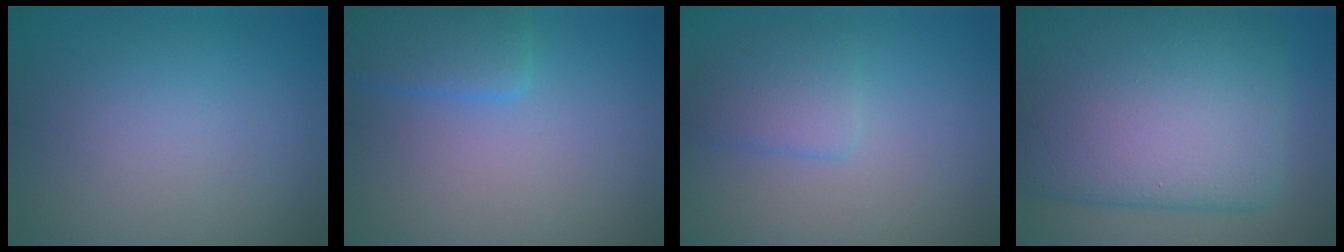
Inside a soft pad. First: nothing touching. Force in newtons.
{"total": 3.0, "press": 3.0, "slide": 0.2}
{"total": 2.4, "press": 2.4, "slide": 0.2}
{"total": 14.0, "press": 14.0, "slide": 0.7}